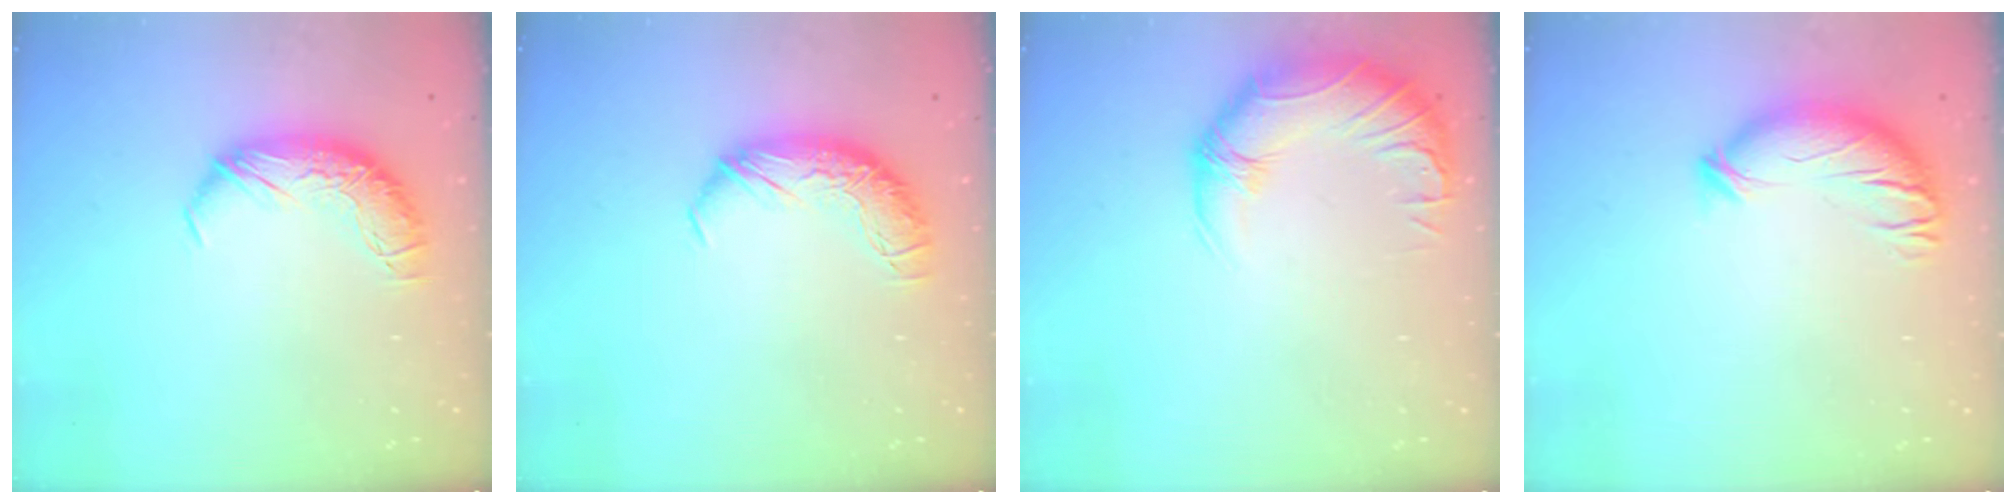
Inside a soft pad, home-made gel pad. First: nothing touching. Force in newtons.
{"total": 0.0}
{"total": 3.3, "press": 1.9, "slide": 2.7}
{"total": 3.7, "press": 2.9, "slide": 2.3}